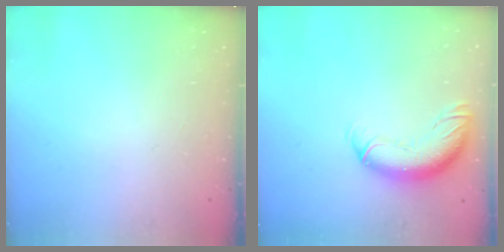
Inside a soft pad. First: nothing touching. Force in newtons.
{"total": 13.3, "press": 13.0, "slide": 2.9}